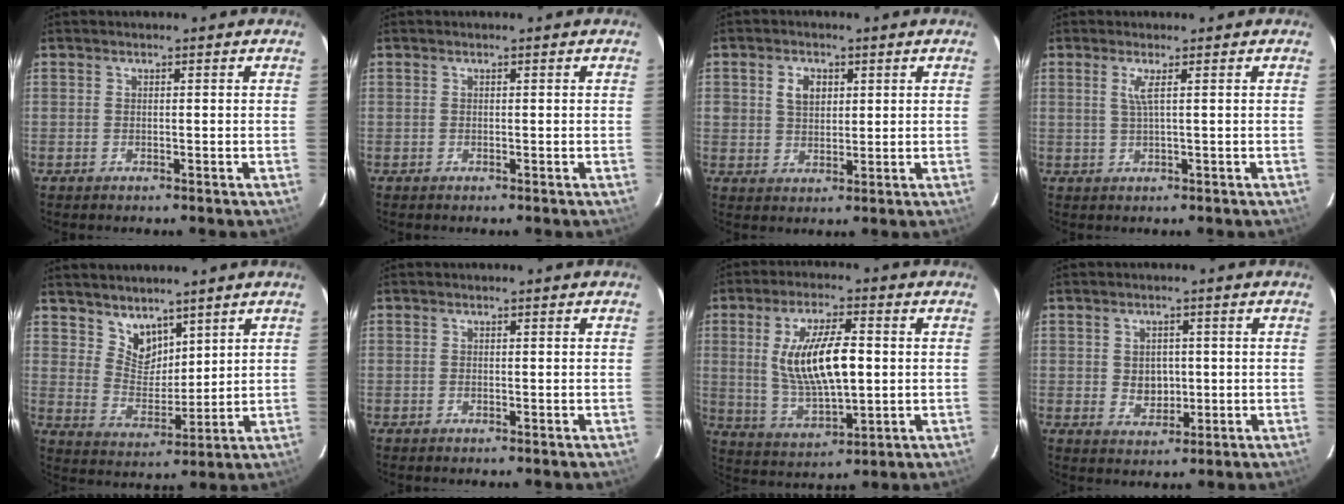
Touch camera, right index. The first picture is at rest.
{"total": 0.0}
{"total": 4.5, "force": [1.6, 3.5, 2.4], "torque": [-0.038, 0.011, 0.033]}
{"total": 2.1, "force": [0.7, -0.5, 1.9], "torque": [-0.037, -0.004, 0.014]}
{"total": 7.0, "force": [5.3, 4.0, 2.0], "torque": [-0.026, 0.000, 0.106]}
{"total": 0.0}
{"total": 13.9, "force": [1.4, 5.0, 12.9], "torque": [-0.243, -0.004, 0.037]}
{"total": 4.3, "force": [0.0, 3.6, 2.4], "torque": [-0.040, -0.001, 0.008]}